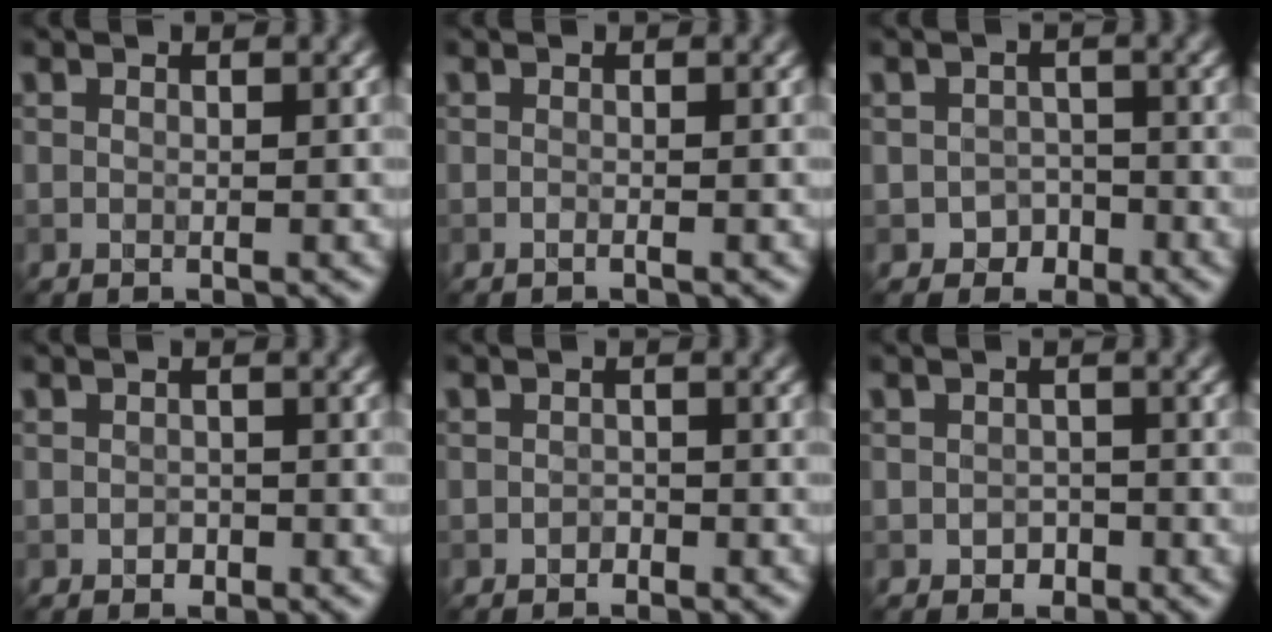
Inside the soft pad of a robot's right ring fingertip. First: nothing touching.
{"total": 0.0}
{"total": 2.0, "force": [-1.1, 1.6, 0.1], "torque": [0.014, 0.008, -0.023]}
{"total": 0.8, "force": [-0.4, 0.7, 0.2], "torque": [-0.001, -0.002, -0.008]}
{"total": 0.8, "force": [-0.5, 0.6, 0.1], "torque": [0.002, 0.001, -0.010]}
{"total": 1.2, "force": [-0.5, 1.0, 0.3], "torque": [0.003, 0.000, -0.012]}